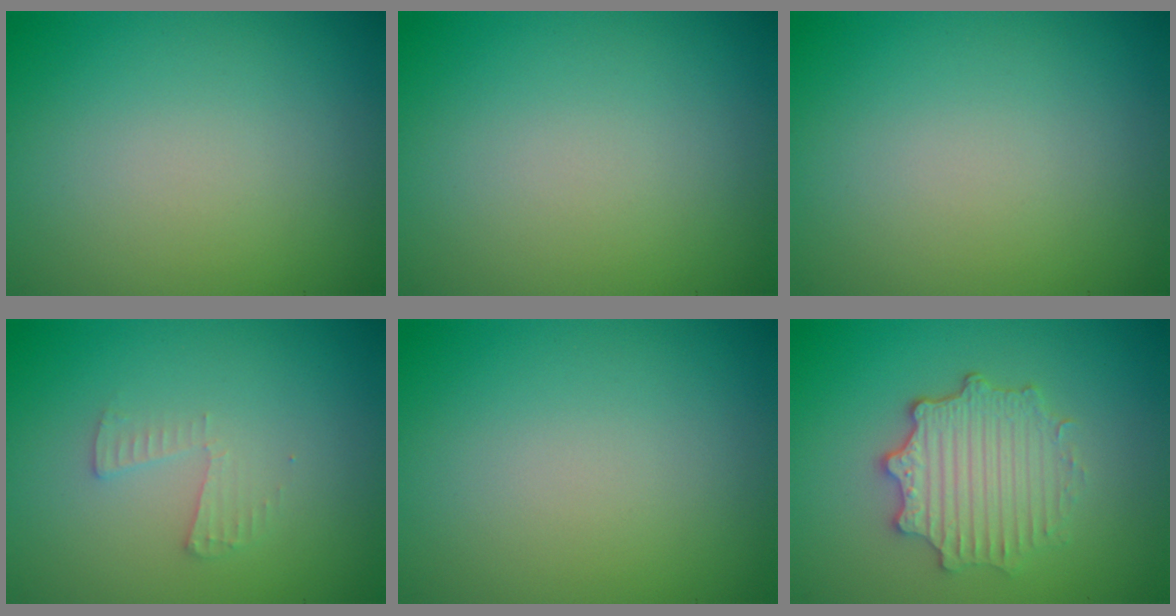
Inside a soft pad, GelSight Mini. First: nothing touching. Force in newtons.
{"total": 0.0}
{"total": 0.0}
{"total": 1.4, "press": 1.4, "slide": 0.1}
{"total": 0.0}
{"total": 4.5, "press": 3.7, "slide": 2.4}